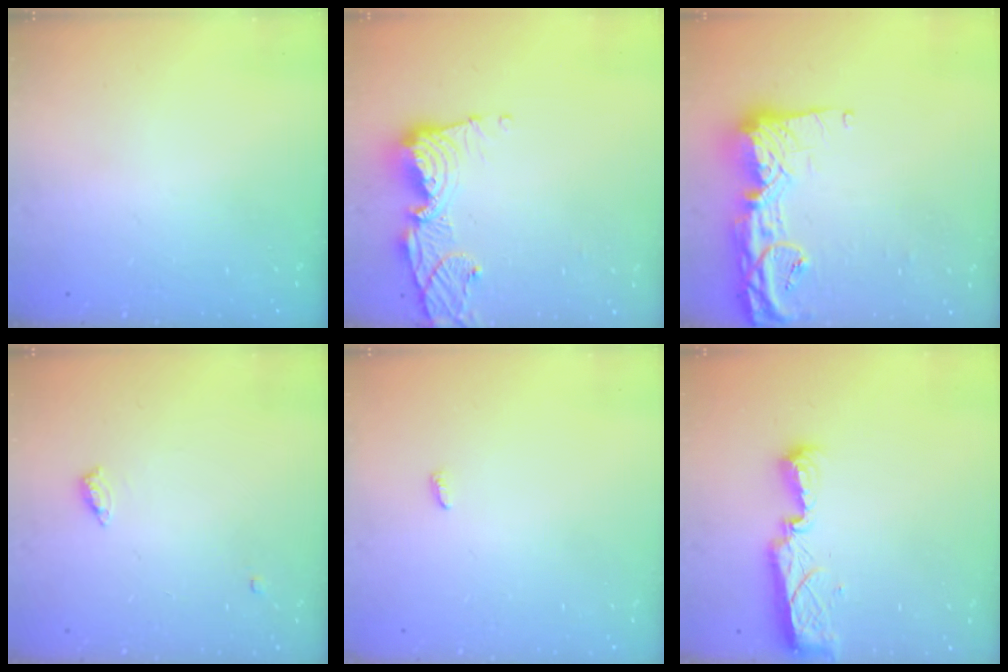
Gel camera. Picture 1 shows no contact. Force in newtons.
{"total": 12.9, "press": 12.8, "slide": 1.6}
{"total": 16.7, "press": 16.6, "slide": 1.5}
{"total": 4.5, "press": 4.5, "slide": 0.4}
{"total": 2.4, "press": 2.4, "slide": 0.2}
{"total": 7.9, "press": 7.9, "slide": 0.9}